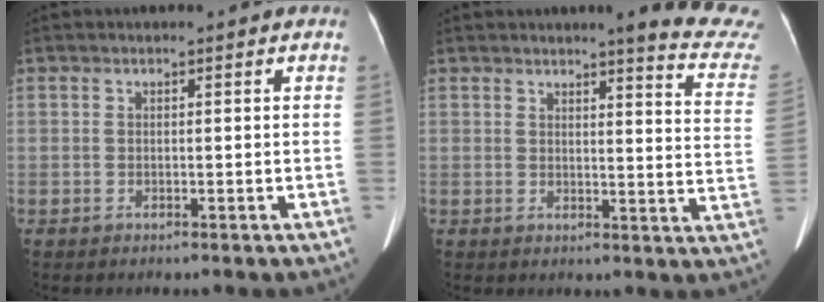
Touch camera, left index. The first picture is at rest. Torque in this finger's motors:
{"motor_torque": [0.62, -1.32, 0.34, 0.05]}